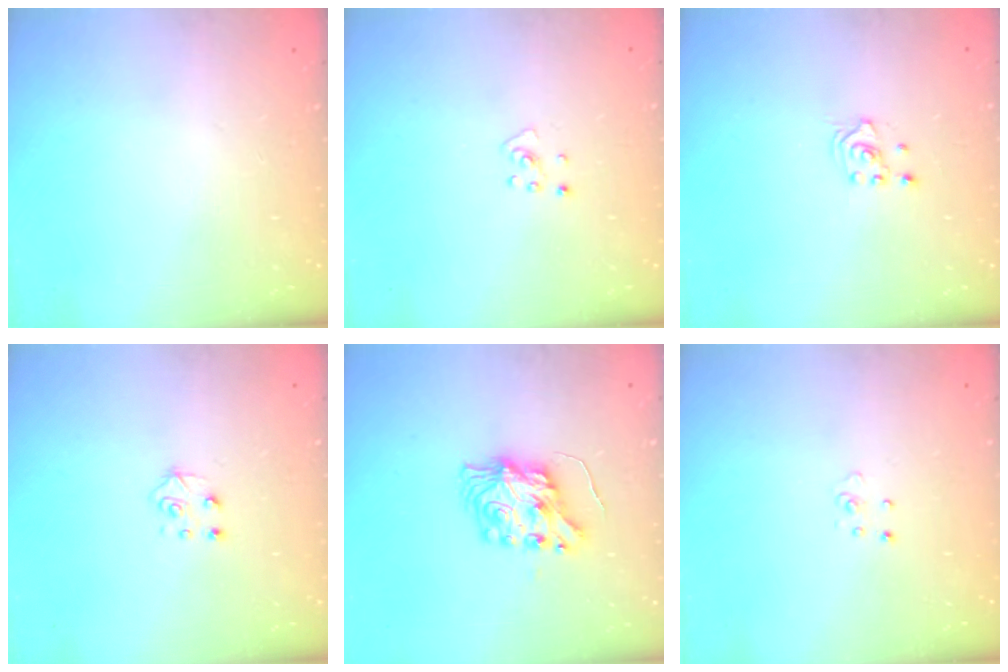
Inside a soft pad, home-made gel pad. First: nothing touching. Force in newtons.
{"total": 3.9, "press": 3.9, "slide": 0.4}
{"total": 1.6, "press": 1.5, "slide": 0.2}
{"total": 4.3, "press": 4.3, "slide": 0.5}
{"total": 8.7, "press": 8.6, "slide": 0.4}
{"total": 2.5, "press": 2.5, "slide": 0.3}